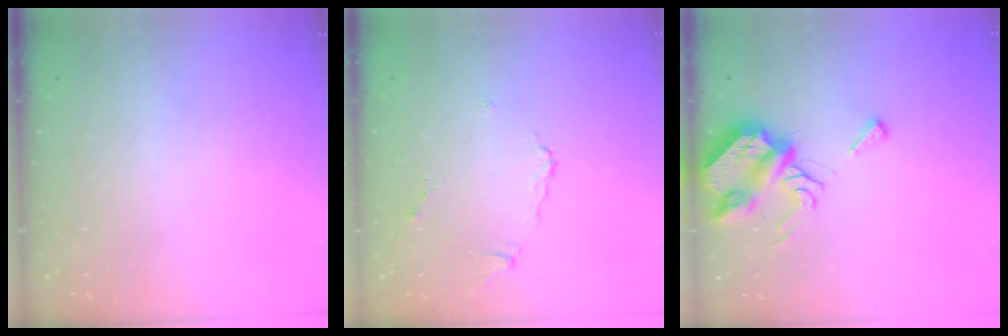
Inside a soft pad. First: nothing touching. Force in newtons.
{"total": 5.4, "press": 5.4, "slide": 0.4}
{"total": 8.2, "press": 8.1, "slide": 1.0}